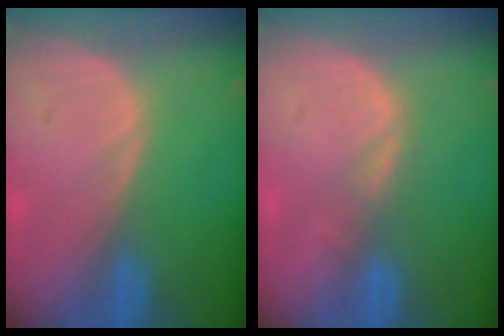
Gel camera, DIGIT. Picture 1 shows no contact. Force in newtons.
{"total": 2.3, "press": 1.8, "slide": 1.5}